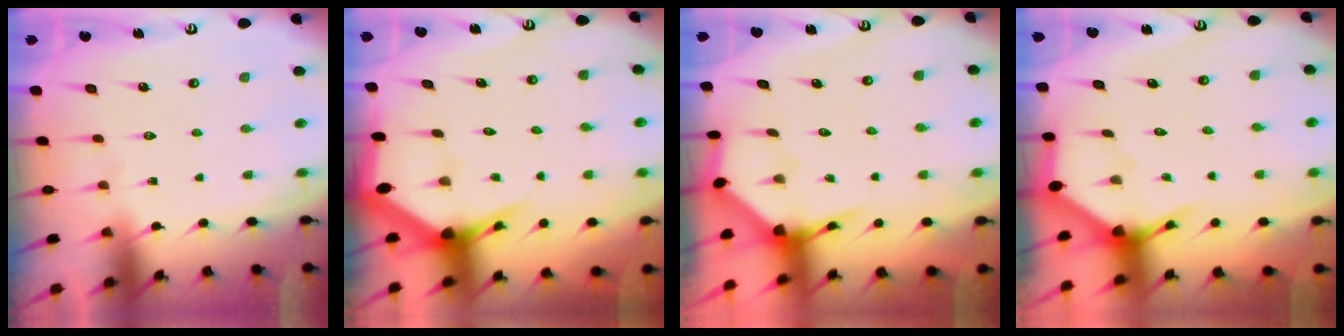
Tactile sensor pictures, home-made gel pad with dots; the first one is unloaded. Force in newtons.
{"total": 5.5, "press": 5.4, "slide": 0.5}
{"total": 3.9, "press": 3.9, "slide": 0.5}
{"total": 3.4, "press": 3.4, "slide": 0.1}